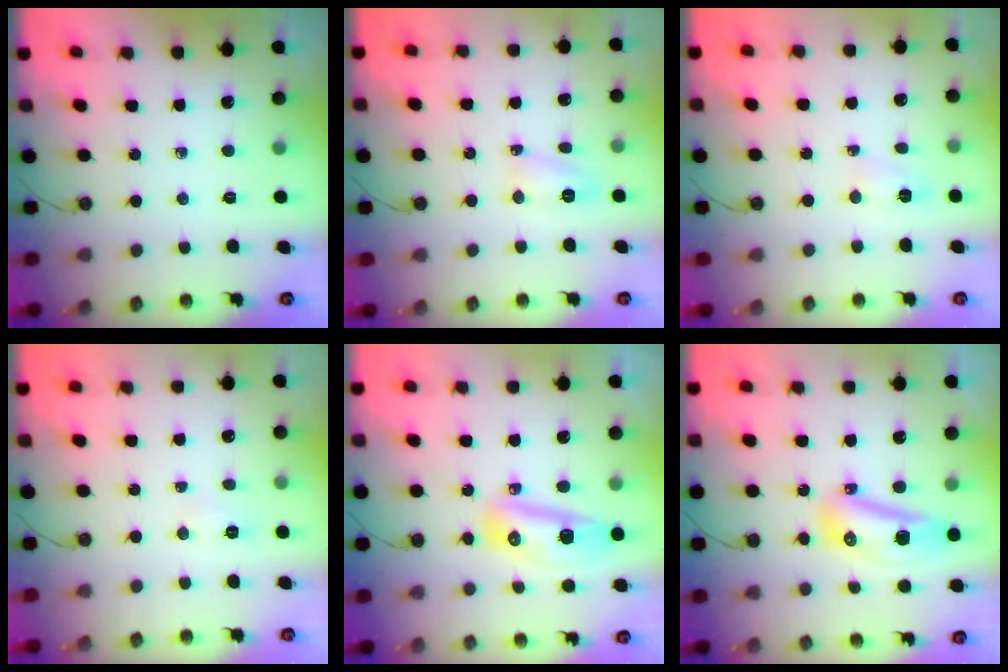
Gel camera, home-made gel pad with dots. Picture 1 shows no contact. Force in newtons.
{"total": 6.1, "press": 6.1, "slide": 0.4}
{"total": 3.7, "press": 3.7, "slide": 0.4}
{"total": 3.8, "press": 3.8, "slide": 0.4}
{"total": 14.2, "press": 11.9, "slide": 7.8}
{"total": 11.0, "press": 11.0, "slide": 0.7}